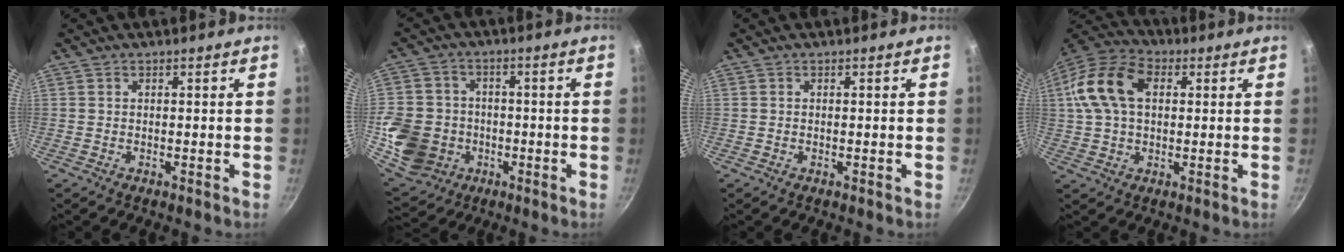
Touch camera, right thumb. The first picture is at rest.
{"total": 13.7, "force": [-3.1, 11.8, 6.1], "torque": [-0.110, 0.011, -0.047]}
{"total": 0.0}
{"total": 14.2, "force": [3.0, 9.1, 10.5], "torque": [-0.207, 0.027, 0.049]}